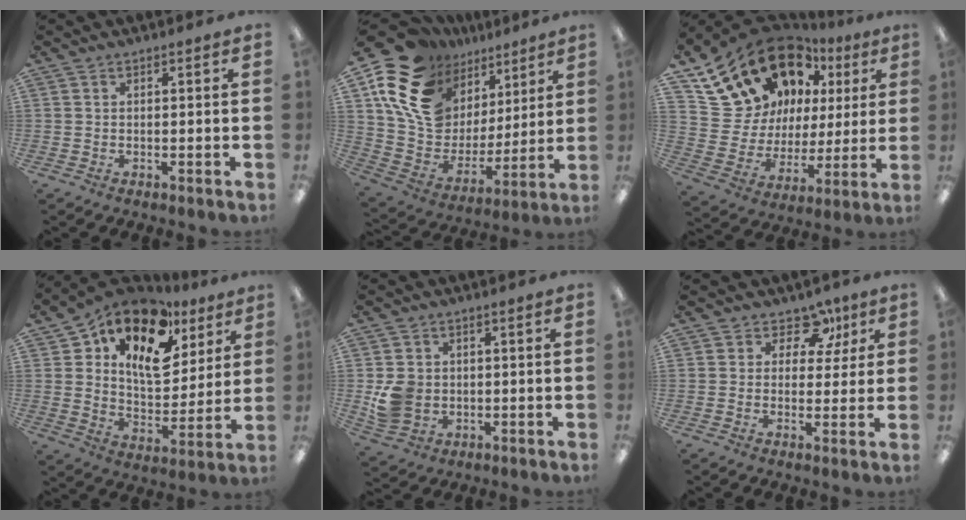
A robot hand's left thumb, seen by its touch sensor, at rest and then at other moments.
{"total": 19.1, "force": [11.5, 12.7, 8.4], "torque": [-0.164, -0.066, 0.222]}
{"total": 20.6, "force": [13.5, 13.6, 7.7], "torque": [-0.143, -0.084, 0.269]}
{"total": 18.3, "force": [10.8, 9.7, 11.2], "torque": [-0.179, -0.054, 0.187]}
{"total": 7.2, "force": [-0.2, 6.5, 3.2], "torque": [-0.060, 0.012, 0.001]}
{"total": 8.1, "force": [4.0, 6.1, 3.7], "torque": [-0.046, -0.014, 0.070]}